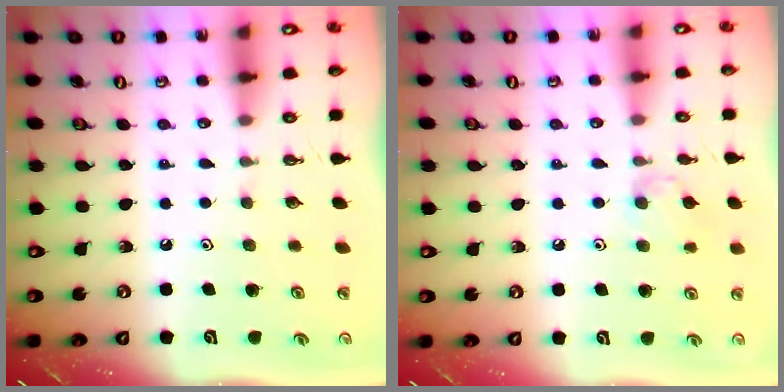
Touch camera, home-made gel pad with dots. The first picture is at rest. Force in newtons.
{"total": 6.4, "press": 6.3, "slide": 0.8}